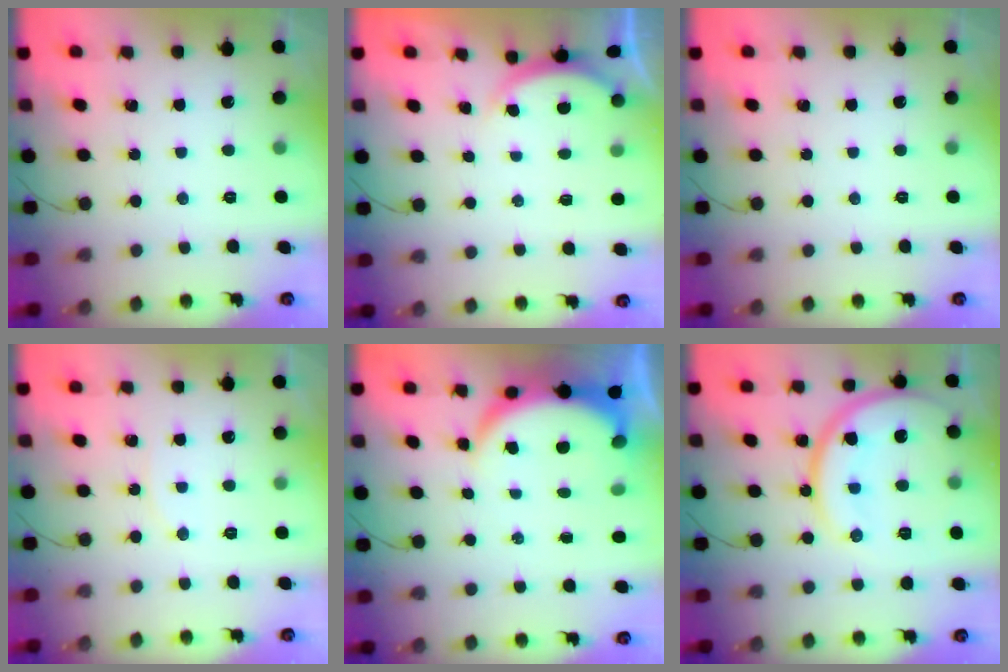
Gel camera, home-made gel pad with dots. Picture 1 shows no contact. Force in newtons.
{"total": 1.7, "press": 1.7, "slide": 0.4}
{"total": 0.0}
{"total": 4.4, "press": 4.3, "slide": 0.8}
{"total": 6.2, "press": 6.1, "slide": 0.5}
{"total": 15.5, "press": 15.5, "slide": 1.3}